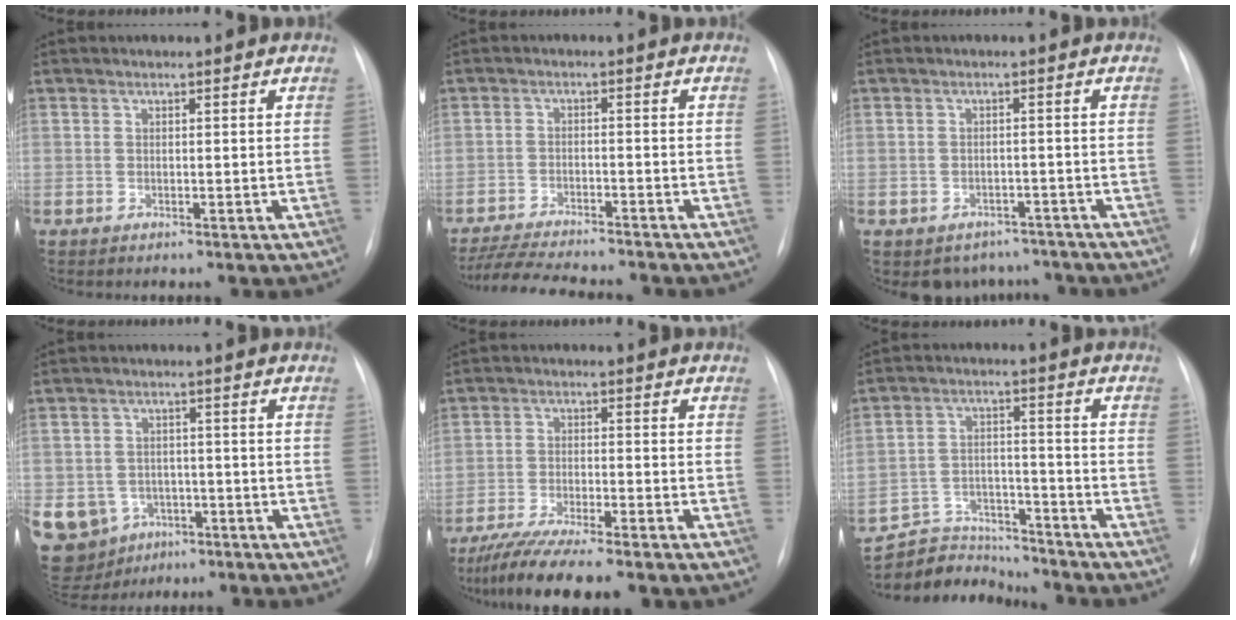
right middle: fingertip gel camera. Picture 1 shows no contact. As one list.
[{"total": 12.1, "force": [-11.1, 1.2, 4.9], "torque": [-0.079, -0.009, -0.168]}, {"total": 5.7, "force": [-4.6, 3.2, 0.4], "torque": [0.008, 0.015, -0.058]}, {"total": 13.1, "force": [-5.3, 11.2, 4.1], "torque": [-0.117, 0.013, -0.068]}, {"total": 10.4, "force": [-8.3, 0.6, 6.2], "torque": [-0.103, -0.023, -0.133]}, {"total": 9.5, "force": [-9.2, 2.4, -0.4], "torque": [0.007, 0.030, -0.159]}]